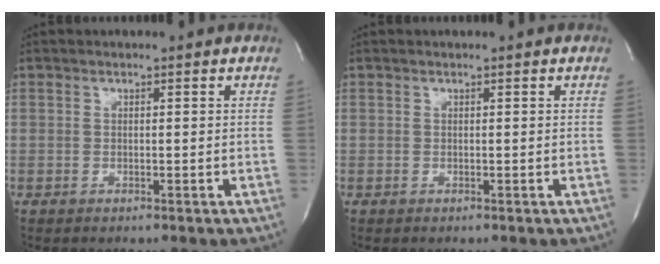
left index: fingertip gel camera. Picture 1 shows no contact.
{"total": 0.0}